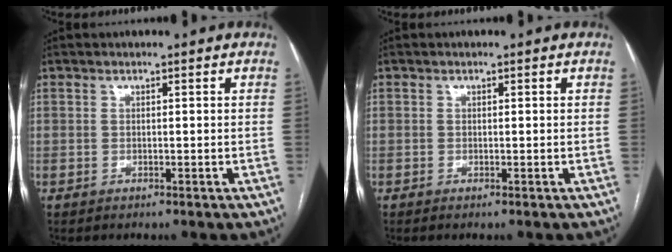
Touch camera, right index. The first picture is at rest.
{"total": 0.0}